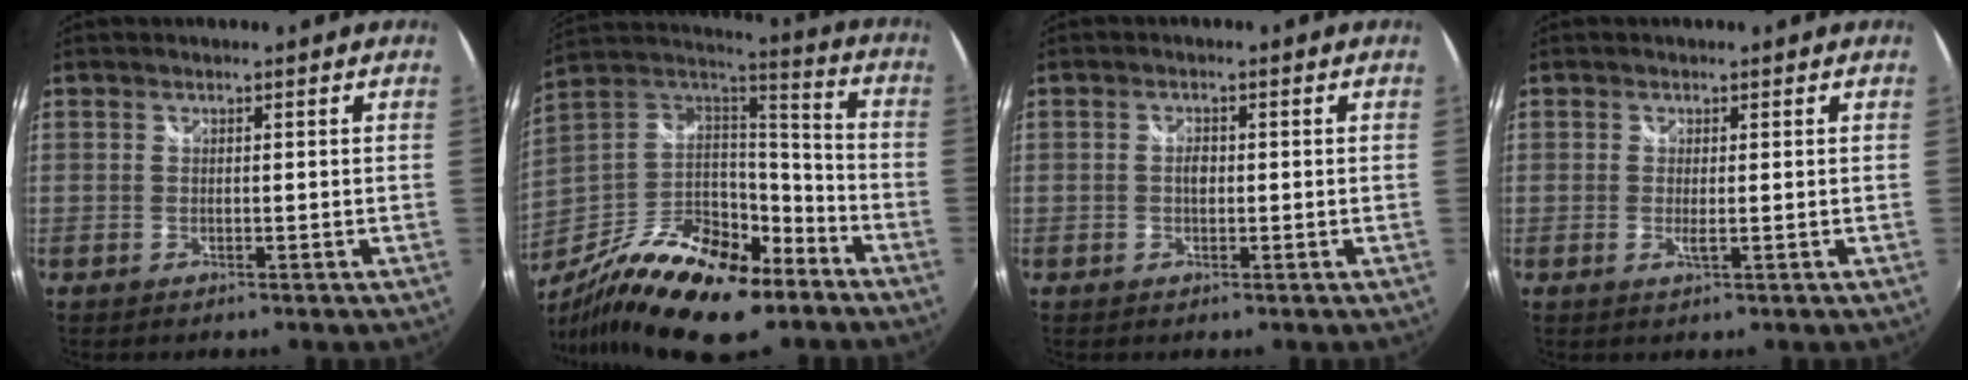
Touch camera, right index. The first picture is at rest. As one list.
[{"total": 29.4, "force": [-17.8, 12.8, 19.6], "torque": [-0.378, -0.024, -0.292]}, {"total": 1.5, "force": [-0.1, 0.9, 1.2], "torque": [-0.023, 0.004, -0.003]}, {"total": 1.4, "force": [-0.1, 0.0, 1.4], "torque": [-0.027, -0.004, -0.004]}]